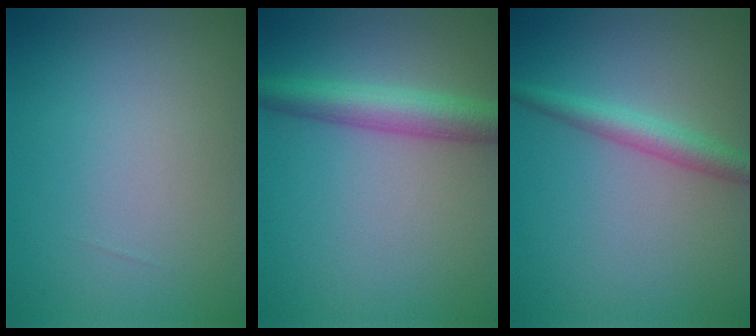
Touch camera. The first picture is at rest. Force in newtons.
{"total": 4.3, "press": 4.3, "slide": 0.3}
{"total": 2.6, "press": 2.6, "slide": 0.1}